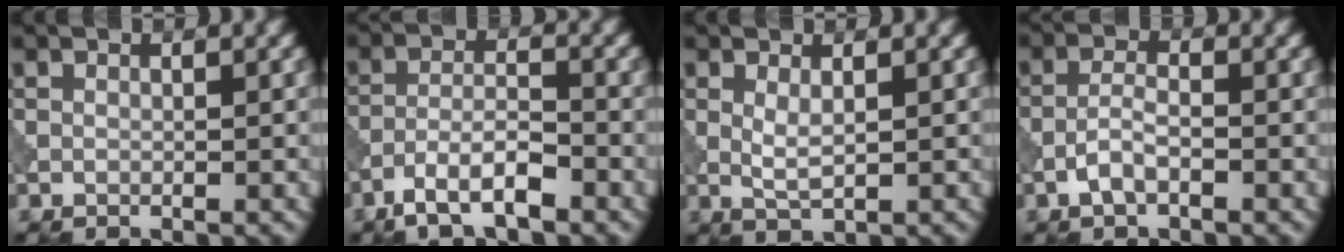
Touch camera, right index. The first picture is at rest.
{"total": 4.5, "force": [-3.1, 1.1, 3.0], "torque": [-0.059, 0.003, -0.065]}
{"total": 1.7, "force": [0.4, 0.4, 1.6], "torque": [-0.038, -0.002, 0.011]}
{"total": 2.3, "force": [-1.2, 0.7, 1.8], "torque": [-0.040, 0.007, -0.029]}